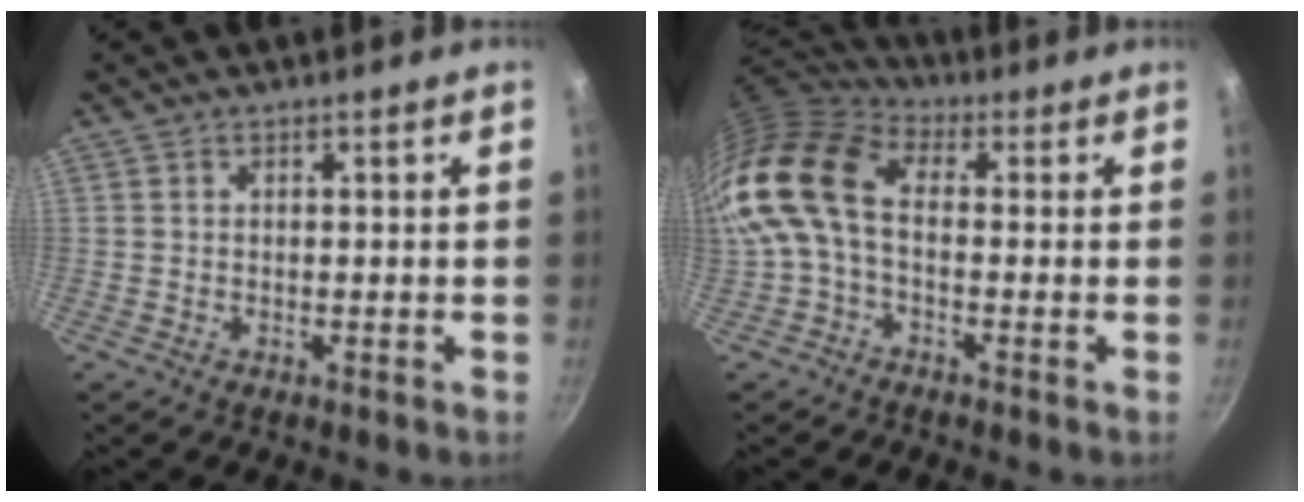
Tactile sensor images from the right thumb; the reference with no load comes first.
{"total": 13.9, "force": [-0.5, 8.4, 11.0], "torque": [-0.221, 0.023, -0.031]}